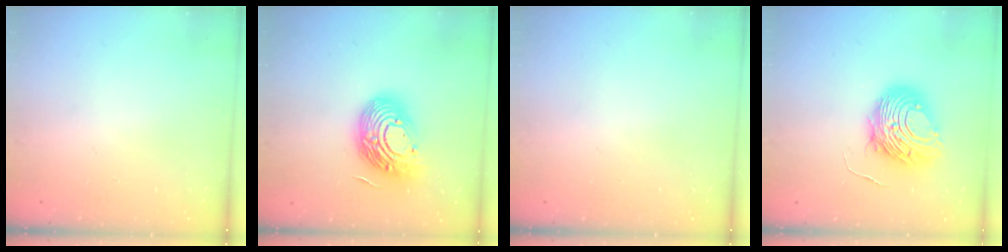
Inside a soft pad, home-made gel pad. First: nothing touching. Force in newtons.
{"total": 17.5, "press": 17.5, "slide": 1.3}
{"total": 0.0}
{"total": 11.0, "press": 11.0, "slide": 0.8}